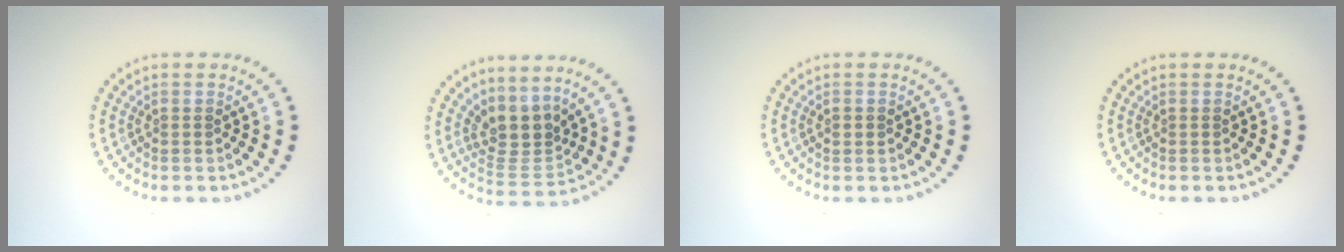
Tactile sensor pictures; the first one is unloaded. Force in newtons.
{"total": 3.4, "press": 2.5, "slide": 2.3}
{"total": 1.0, "press": 1.0, "slide": 0.1}
{"total": 0.0}